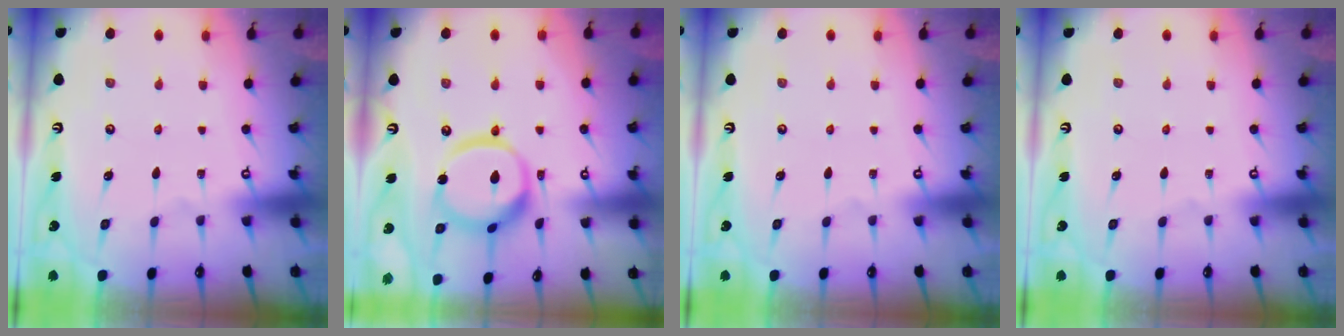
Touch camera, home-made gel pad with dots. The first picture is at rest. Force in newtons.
{"total": 15.0, "press": 14.9, "slide": 1.4}
{"total": 0.0}
{"total": 0.0}